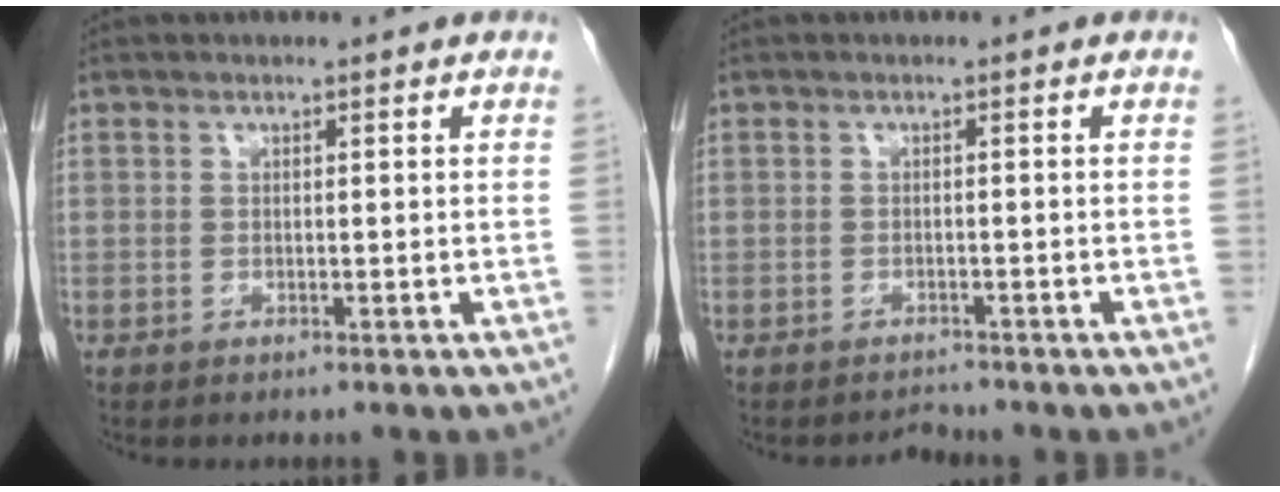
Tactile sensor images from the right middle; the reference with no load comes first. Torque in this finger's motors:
{"motor_torque": [-0.66, -0.16, -0.25, -0.07]}